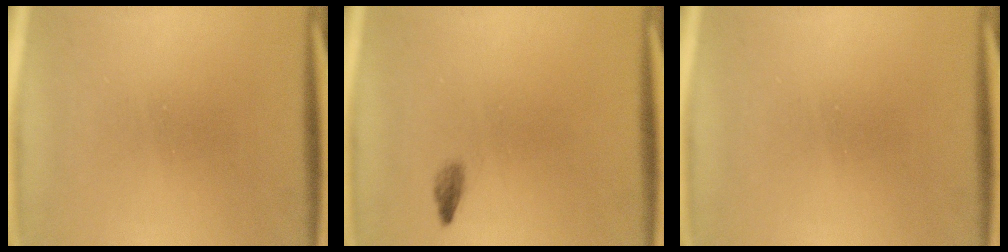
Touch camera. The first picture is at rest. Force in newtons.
{"total": 0.9}
{"total": 0.0}